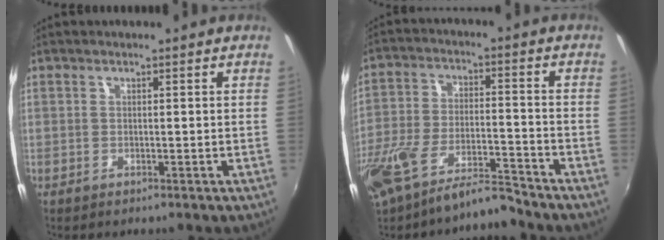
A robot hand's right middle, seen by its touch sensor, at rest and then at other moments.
{"total": 12.2, "force": [-10.3, 2.2, 6.2], "torque": [-0.138, -0.014, -0.188]}